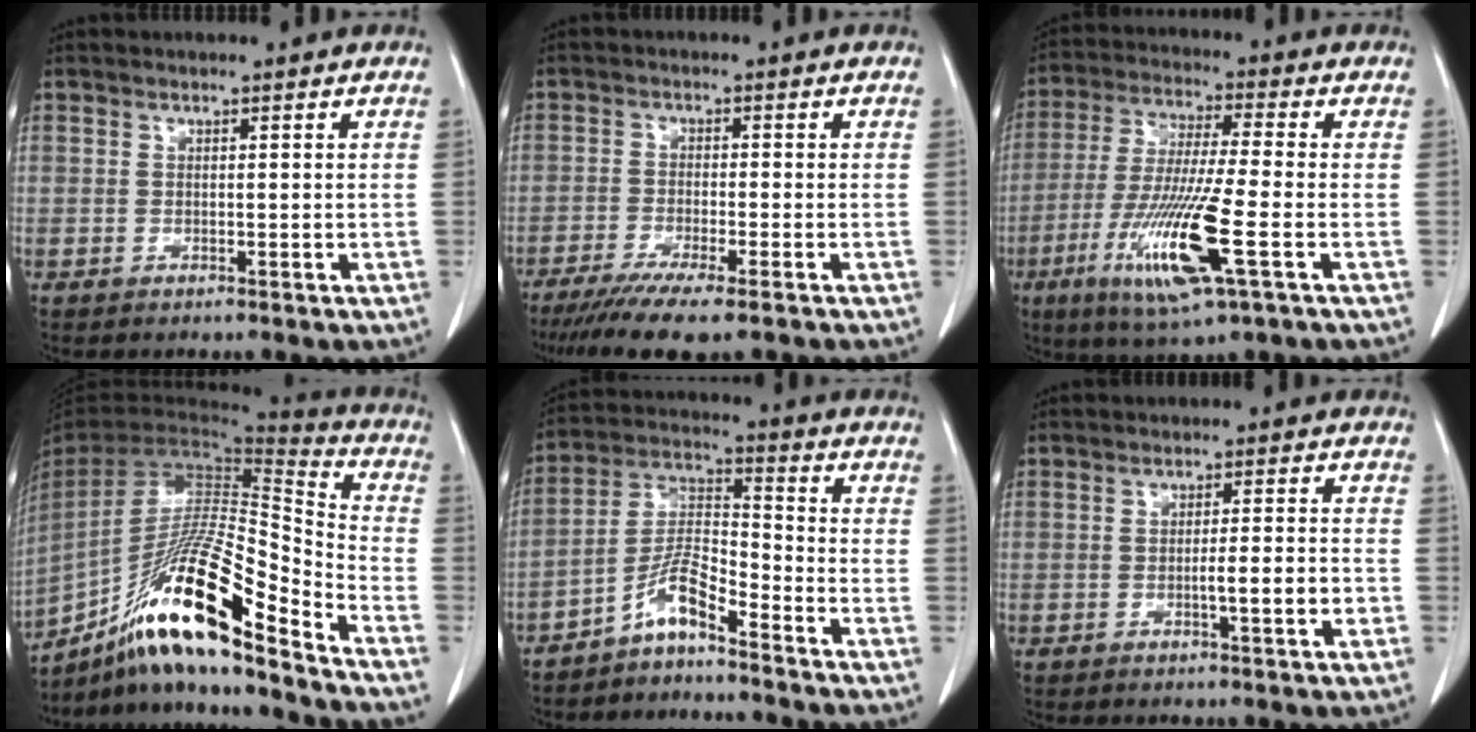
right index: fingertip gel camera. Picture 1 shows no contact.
{"total": 9.9, "force": [-7.6, 0.6, 6.4], "torque": [-0.094, -0.021, -0.119]}
{"total": 15.0, "force": [-5.4, 0.7, 14.0], "torque": [-0.286, -0.029, -0.099]}
{"total": 22.0, "force": [-14.6, 1.9, 16.3], "torque": [-0.304, -0.017, -0.263]}
{"total": 6.8, "force": [-5.0, 0.9, 4.5], "torque": [-0.098, 0.010, -0.099]}
{"total": 4.5, "force": [-1.5, 0.1, 4.3], "torque": [-0.064, -0.001, -0.022]}